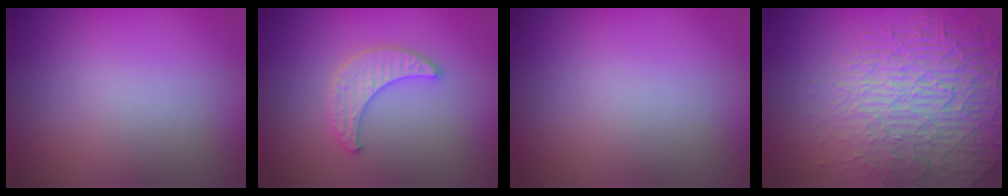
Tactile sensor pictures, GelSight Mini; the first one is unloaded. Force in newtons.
{"total": 2.9, "press": 2.9, "slide": 0.7}
{"total": 0.0}
{"total": 7.0, "press": 5.6, "slide": 4.2}